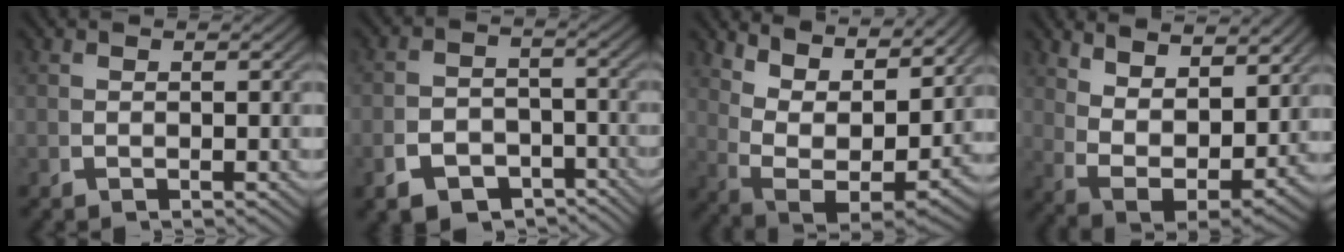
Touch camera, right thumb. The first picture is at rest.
{"total": 9.0, "force": [-5.4, 6.6, 3.0], "torque": [-0.047, -0.037, -0.075]}
{"total": 11.2, "force": [1.7, 7.1, 8.5], "torque": [-0.183, -0.048, 0.048]}
{"total": 9.4, "force": [0.8, 6.3, 6.9], "torque": [-0.157, -0.049, 0.035]}